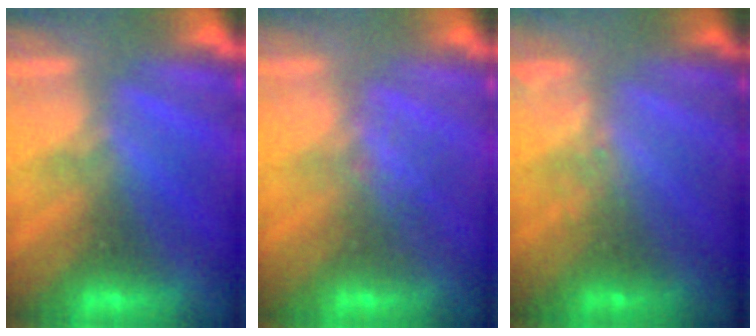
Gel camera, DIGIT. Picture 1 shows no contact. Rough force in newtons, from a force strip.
{"total": 2.7}
{"total": 1.5}